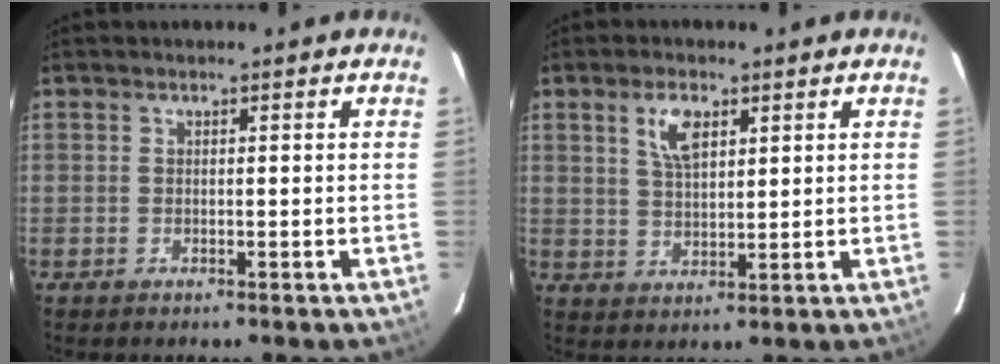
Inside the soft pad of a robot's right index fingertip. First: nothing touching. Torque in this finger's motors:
{"motor_torque": [0.41, 0.10, 0.27, 0.07]}